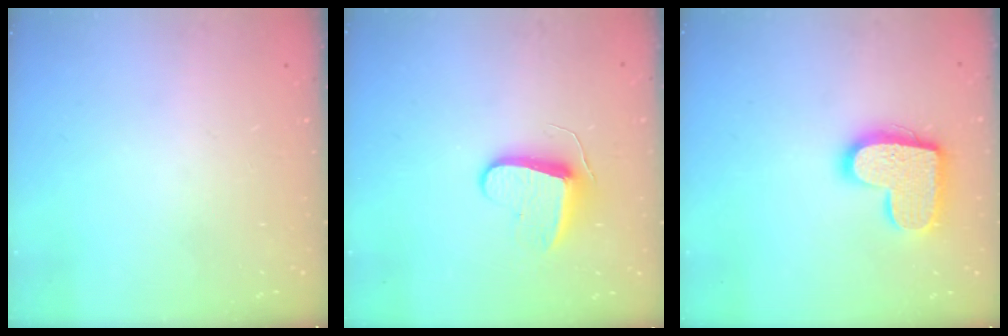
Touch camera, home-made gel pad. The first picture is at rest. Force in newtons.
{"total": 8.8, "press": 8.8, "slide": 0.2}
{"total": 15.6, "press": 15.6, "slide": 0.8}